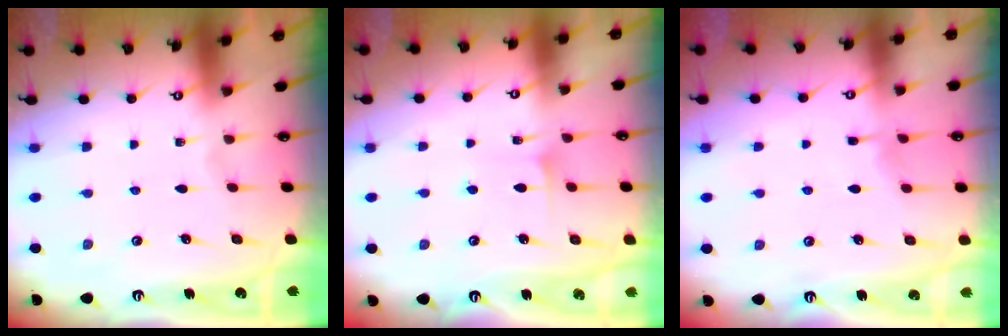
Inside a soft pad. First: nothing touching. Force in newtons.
{"total": 6.0, "press": 6.0, "slide": 0.6}
{"total": 3.9, "press": 3.9, "slide": 0.5}